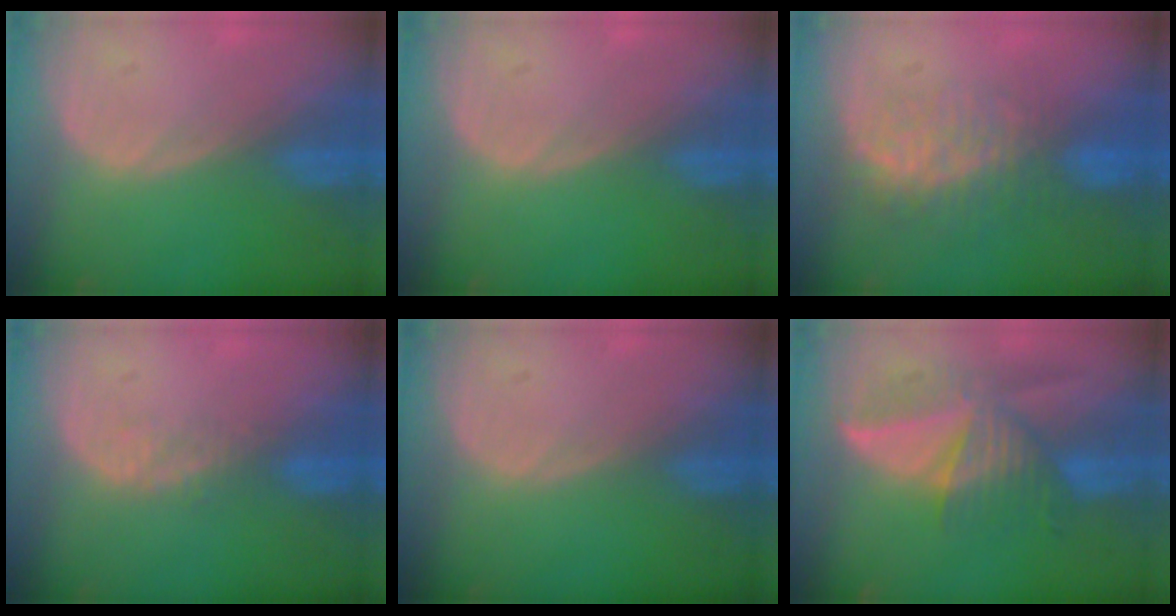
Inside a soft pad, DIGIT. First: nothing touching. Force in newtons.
{"total": 0.0}
{"total": 8.1, "press": 7.5, "slide": 3.0}
{"total": 2.5, "press": 1.9, "slide": 1.7}
{"total": 0.0}
{"total": 8.0, "press": 7.7, "slide": 2.3}